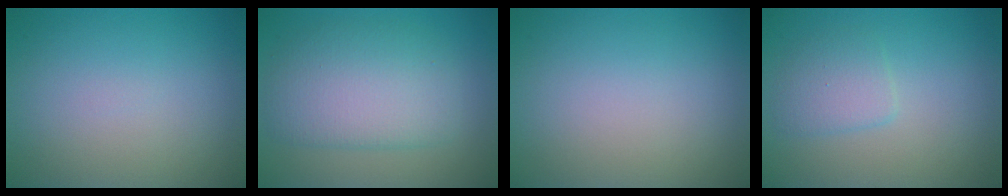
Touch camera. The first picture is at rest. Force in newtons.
{"total": 5.6, "press": 5.6, "slide": 0.2}
{"total": 0.0}
{"total": 2.2, "press": 2.2, "slide": 0.1}